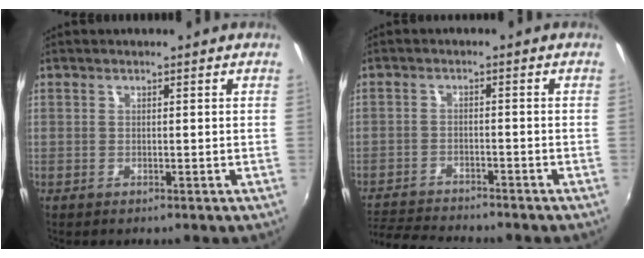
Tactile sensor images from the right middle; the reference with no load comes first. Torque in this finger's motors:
{"motor_torque": [0.64, -0.82, 0.09, 0.06]}